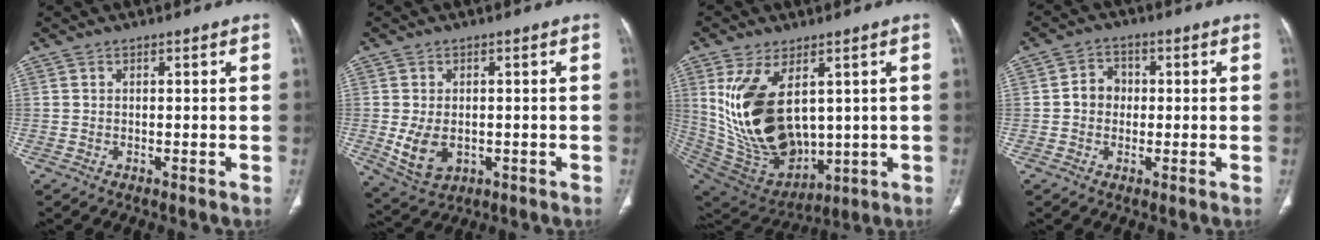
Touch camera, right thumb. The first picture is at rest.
{"total": 7.3, "force": [-1.2, 4.9, 5.3], "torque": [-0.094, -0.003, -0.004]}
{"total": 20.7, "force": [3.6, 12.2, 16.3], "torque": [-0.298, -0.026, 0.104]}
{"total": 4.5, "force": [-0.1, 3.9, 2.2], "torque": [-0.017, 0.013, -0.010]}